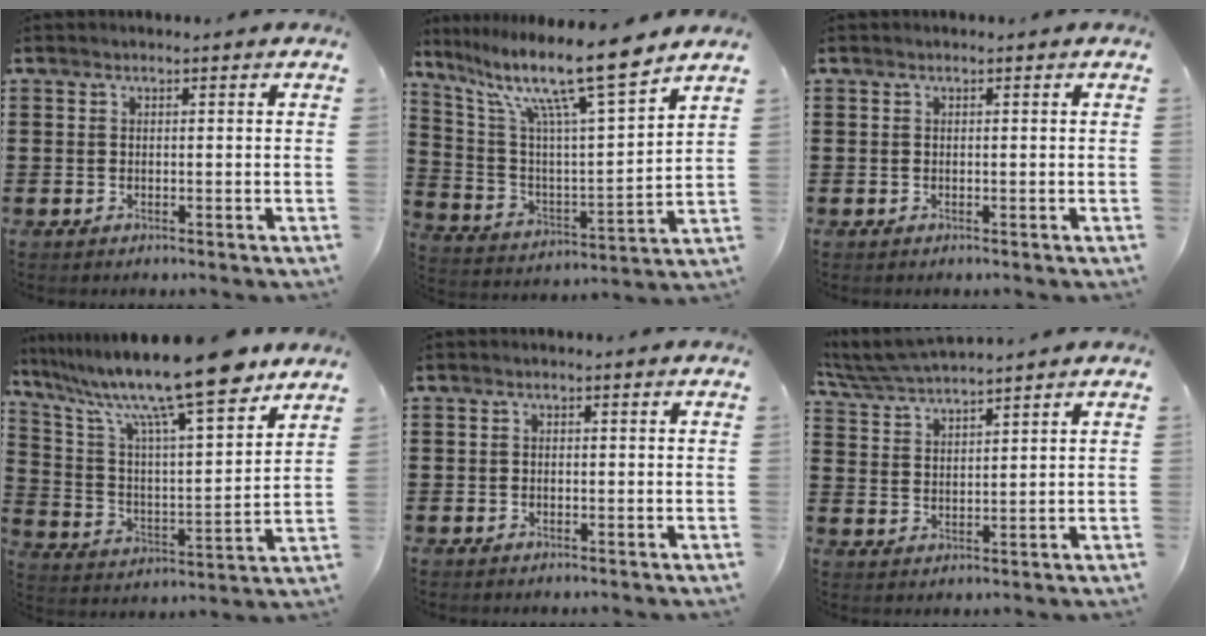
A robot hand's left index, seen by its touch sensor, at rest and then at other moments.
{"total": 13.9, "force": [10.5, 1.2, 9.0], "torque": [-0.193, -0.060, 0.170]}
{"total": 0.0}
{"total": 16.0, "force": [12.6, 1.6, 9.8], "torque": [-0.209, -0.071, 0.211]}
{"total": 0.7, "force": [-0.3, 0.5, 0.2], "torque": [-0.007, 0.001, -0.007]}
{"total": 5.2, "force": [5.0, 0.0, 1.3], "torque": [-0.045, -0.017, 0.091]}